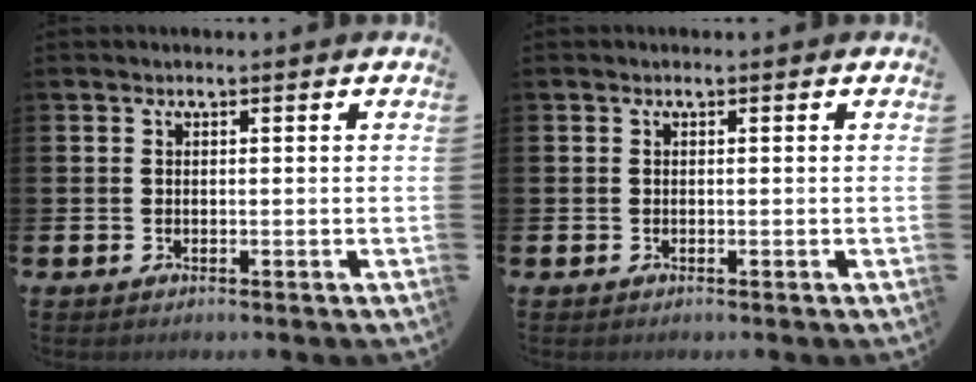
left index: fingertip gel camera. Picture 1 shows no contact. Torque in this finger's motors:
{"motor_torque": [0.00, 0.00, 0.01, 0.00]}